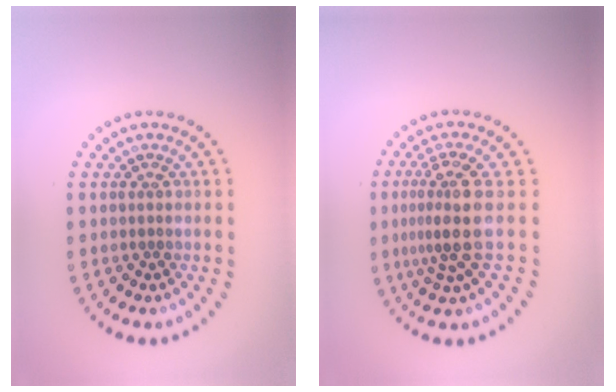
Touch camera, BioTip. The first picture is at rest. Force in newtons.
{"total": 3.8, "press": 2.8, "slide": 2.5}